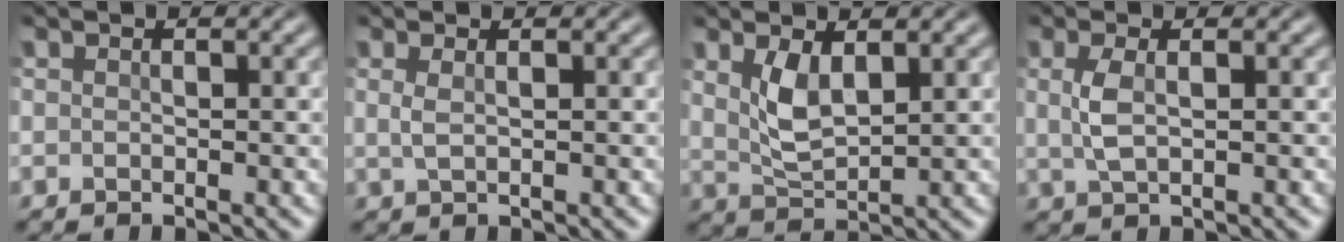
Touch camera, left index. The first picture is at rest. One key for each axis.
{"total": 1.2, "fx": 0.2, "fy": 0.3, "fz": 1.2, "tx": -0.029, "ty": 0.001, "tz": 0.007}
{"total": 3.0, "fx": 1.1, "fy": 1.0, "fz": 2.6, "tx": -0.062, "ty": -0.003, "tz": 0.027}
{"total": 2.3, "fx": 0.2, "fy": 0.8, "fz": 2.2, "tx": -0.051, "ty": 0.002, "tz": 0.005}